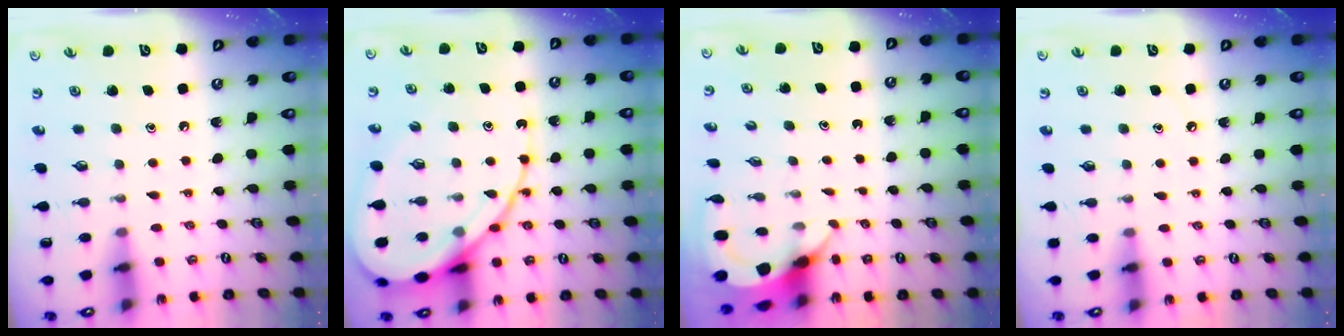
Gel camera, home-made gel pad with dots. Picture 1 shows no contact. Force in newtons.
{"total": 15.5, "press": 15.4, "slide": 1.5}
{"total": 5.3, "press": 5.3, "slide": 0.4}
{"total": 2.7, "press": 2.7, "slide": 0.4}